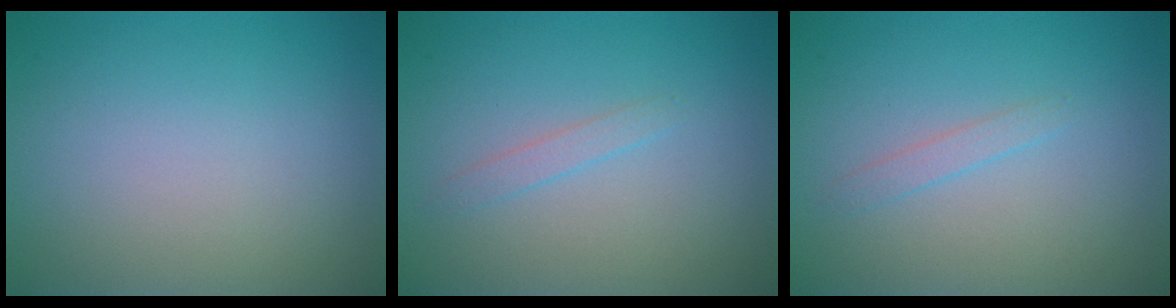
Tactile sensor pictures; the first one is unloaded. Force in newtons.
{"total": 0.9, "press": 0.9, "slide": 0.2}
{"total": 0.9, "press": 0.9, "slide": 0.2}